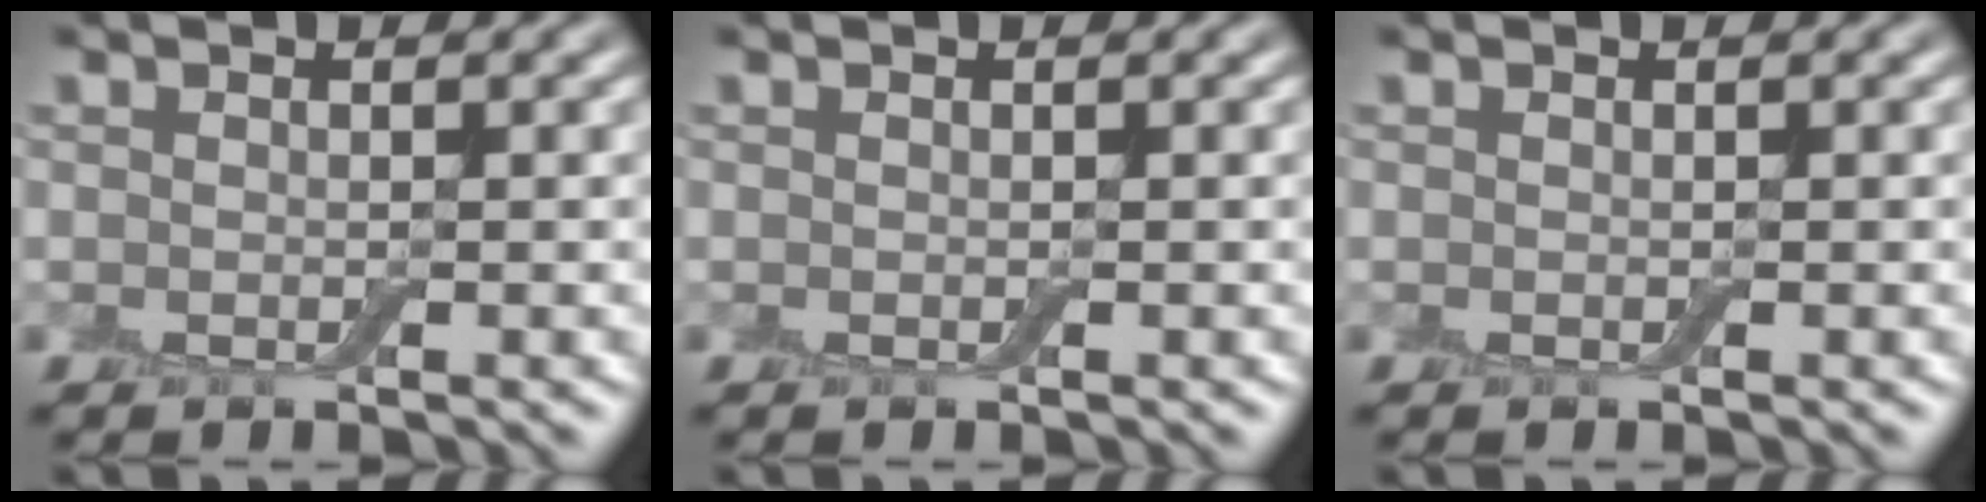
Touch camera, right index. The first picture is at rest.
{"total": 0.0}
{"total": 0.0}